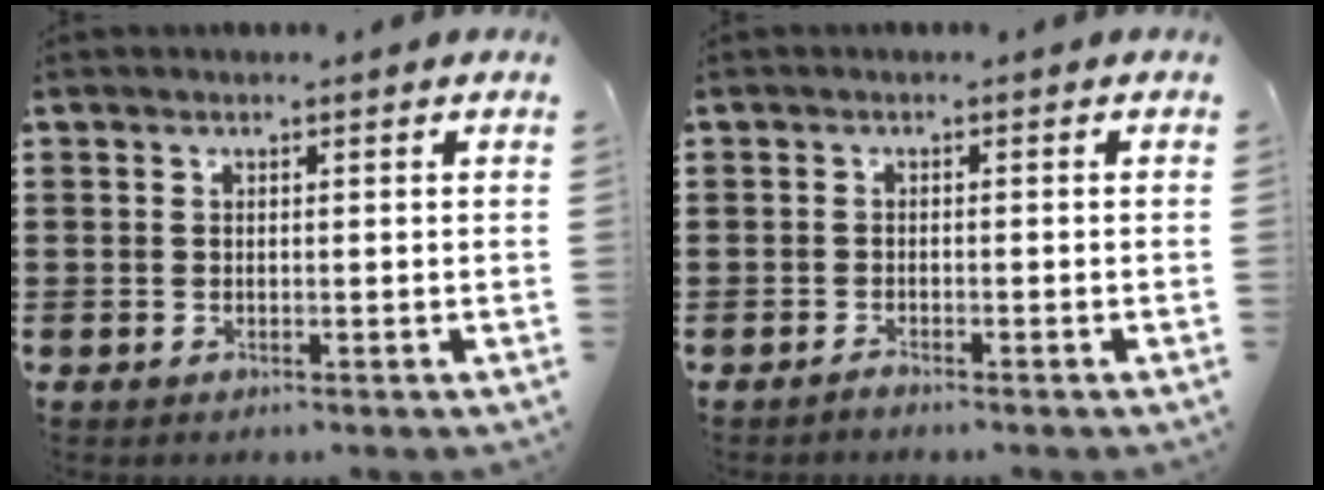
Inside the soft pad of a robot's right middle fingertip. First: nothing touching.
{"total": 0.8, "force": [-0.7, 0.0, 0.2], "torque": [-0.007, -0.003, -0.014]}